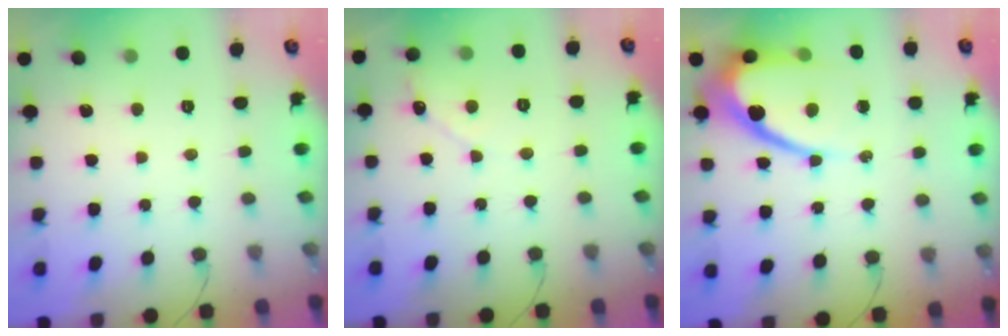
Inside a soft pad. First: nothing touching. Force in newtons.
{"total": 4.5, "press": 4.4, "slide": 0.5}
{"total": 12.3, "press": 12.3, "slide": 1.0}